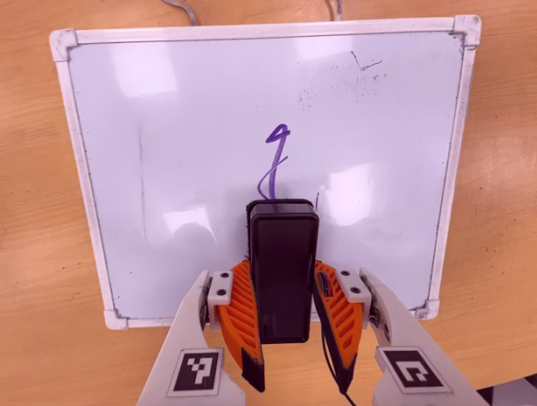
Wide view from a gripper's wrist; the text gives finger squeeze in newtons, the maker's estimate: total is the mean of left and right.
{"total": 5.7, "left": 5.0, "right": 6.3}